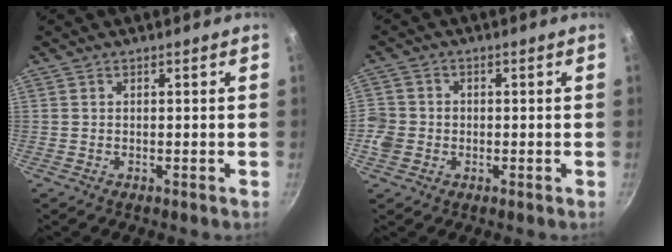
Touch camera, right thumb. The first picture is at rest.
{"total": 5.1, "force": [-1.0, 4.6, 2.0], "torque": [-0.031, 0.010, -0.020]}